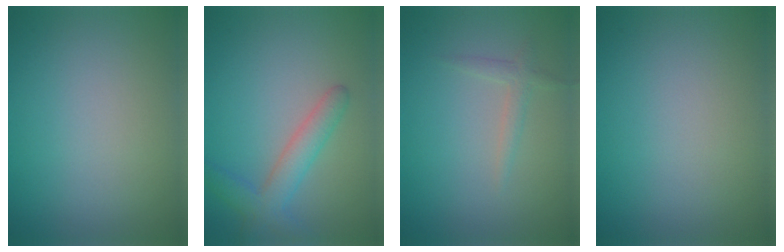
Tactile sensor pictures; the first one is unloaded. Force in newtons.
{"total": 3.3, "press": 3.3, "slide": 0.2}
{"total": 1.3, "press": 1.3, "slide": 0.0}
{"total": 0.0}